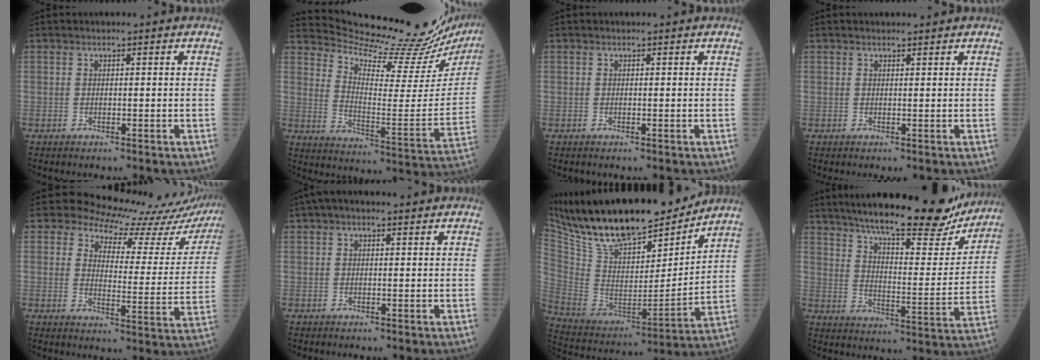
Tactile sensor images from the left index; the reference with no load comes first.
{"total": 23.5, "force": [22.9, 1.0, 5.4], "torque": [-0.100, -0.122, 0.296]}
{"total": 0.0}
{"total": 0.8, "force": [0.8, 0.2, 0.0], "torque": [-0.002, 0.004, 0.012]}
{"total": 17.3, "force": [16.8, 4.1, 1.6], "torque": [0.002, -0.096, 0.165]}
{"total": 2.5, "force": [1.3, 1.2, 1.8], "torque": [-0.038, 0.018, 0.020]}
{"total": 23.5, "force": [19.0, 6.7, 12.0], "torque": [-0.222, -0.004, 0.328]}
{"total": 23.8, "force": [20.1, 4.7, 11.9], "torque": [-0.179, -0.019, 0.269]}